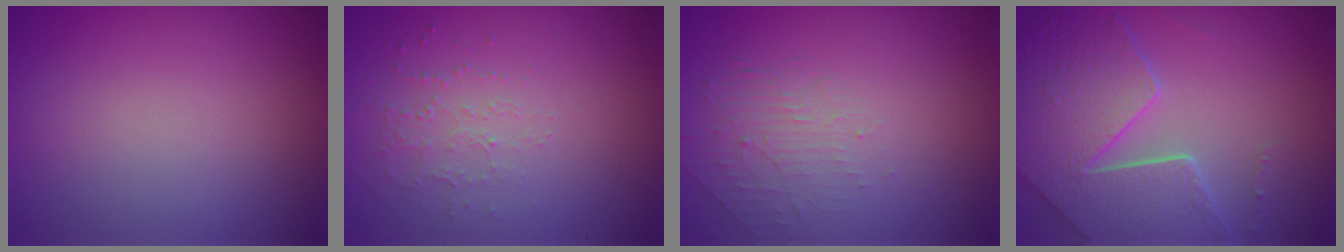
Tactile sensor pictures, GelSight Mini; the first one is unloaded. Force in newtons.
{"total": 1.0, "press": 0.7, "slide": 0.8}
{"total": 1.9, "press": 0.6, "slide": 1.8}
{"total": 7.6, "press": 5.7, "slide": 5.1}